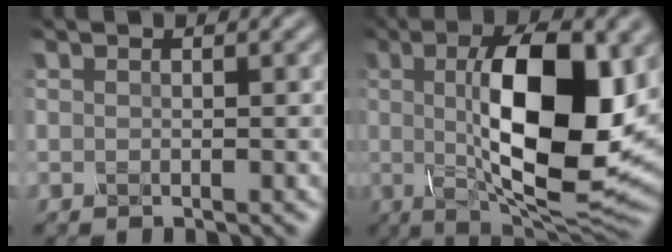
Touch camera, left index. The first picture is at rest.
{"total": 14.0, "force": [1.1, 4.9, 13.0], "torque": [-0.192, -0.002, 0.015]}